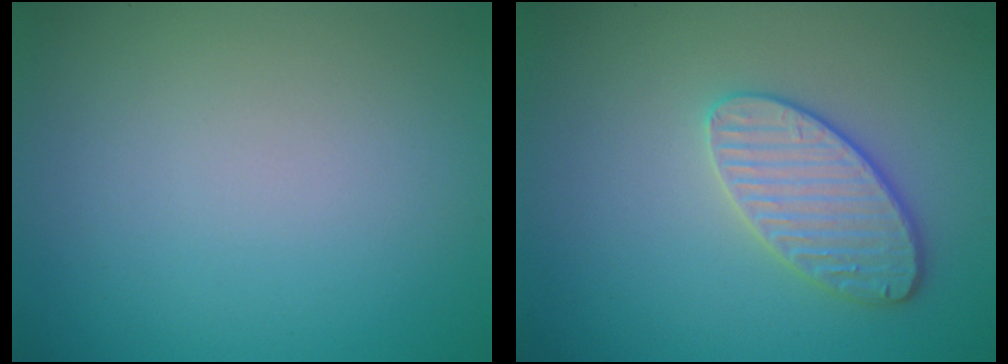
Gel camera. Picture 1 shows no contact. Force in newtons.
{"total": 3.5, "press": 3.4, "slide": 1.1}